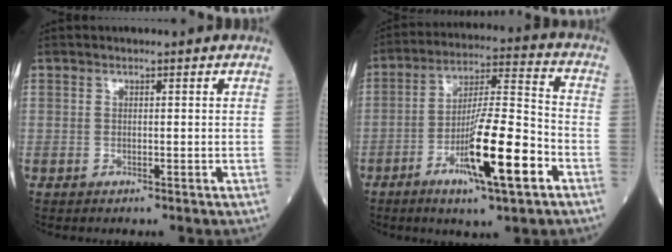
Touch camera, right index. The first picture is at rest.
{"total": 14.5, "force": [-6.2, 1.3, 13.0], "torque": [-0.231, -0.010, -0.103]}